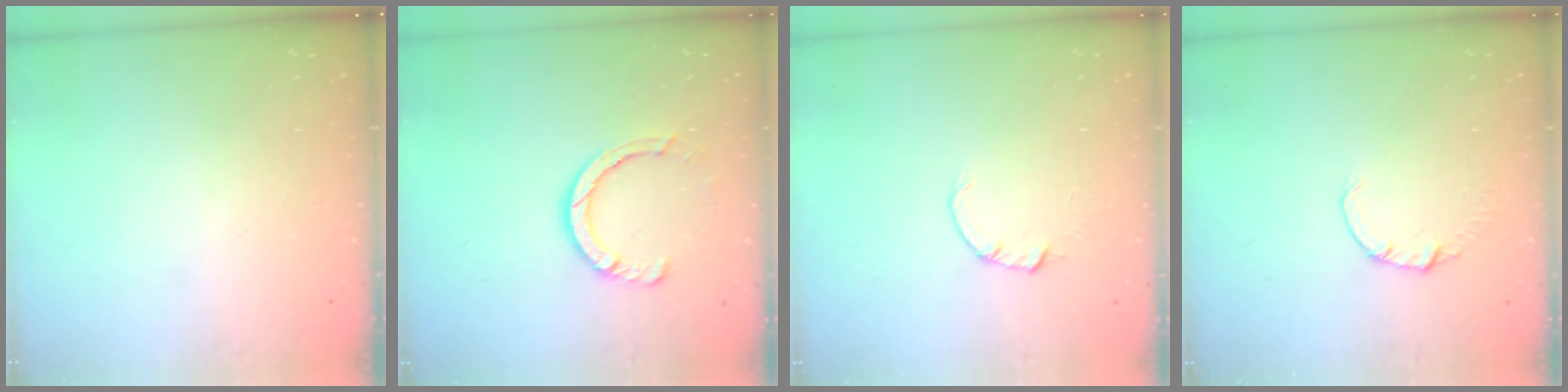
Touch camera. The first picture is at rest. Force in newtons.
{"total": 6.4, "press": 6.4, "slide": 0.7}
{"total": 1.8, "press": 1.7, "slide": 0.3}
{"total": 0.5, "press": 0.5, "slide": 0.1}